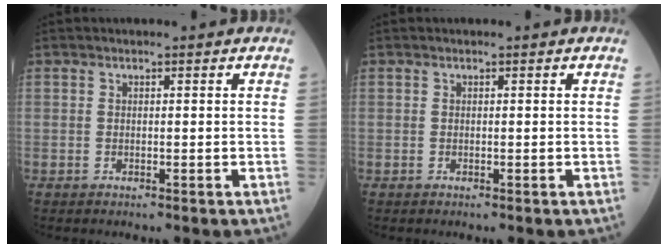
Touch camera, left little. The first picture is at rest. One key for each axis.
{"total": 0.0}